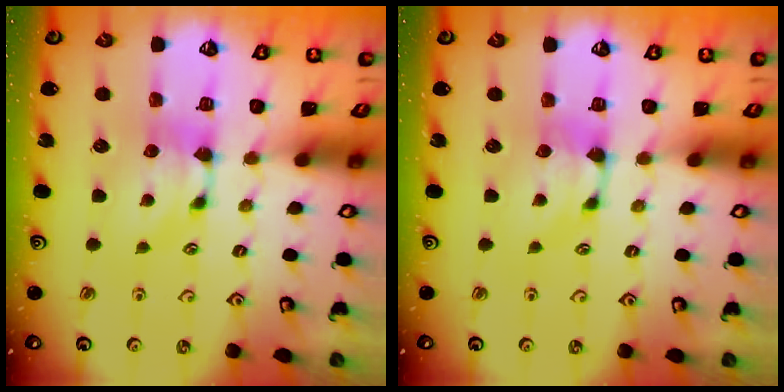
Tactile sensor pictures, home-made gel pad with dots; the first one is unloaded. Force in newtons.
{"total": 1.1, "press": 0.4, "slide": 1.0}